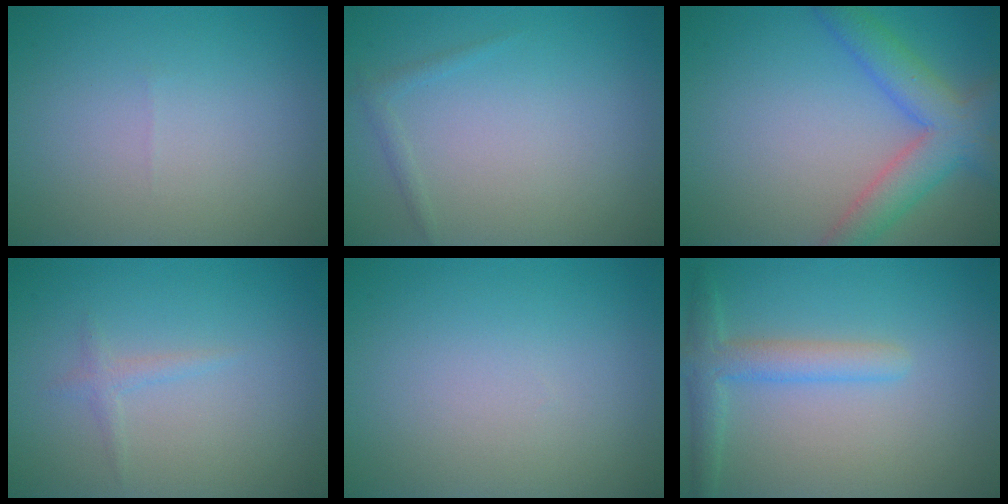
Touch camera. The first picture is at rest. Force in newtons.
{"total": 0.8, "press": 0.8, "slide": 0.1}
{"total": 5.4, "press": 5.4, "slide": 0.2}
{"total": 1.0, "press": 1.0, "slide": 0.1}
{"total": 0.0}
{"total": 3.0, "press": 3.0, "slide": 0.2}